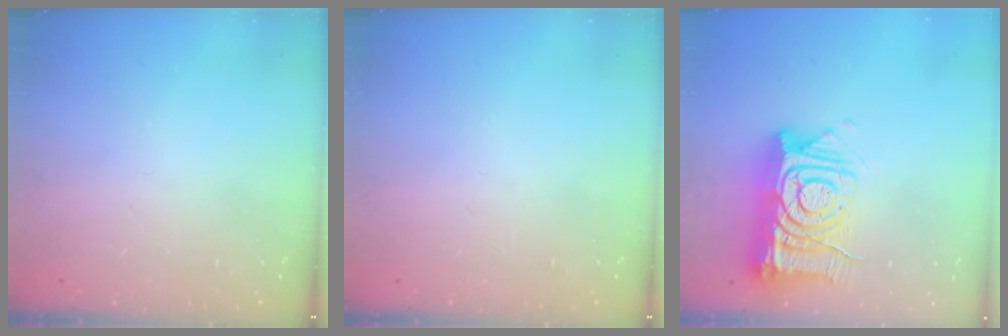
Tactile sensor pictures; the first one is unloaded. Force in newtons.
{"total": 0.0}
{"total": 17.1, "press": 17.0, "slide": 1.9}